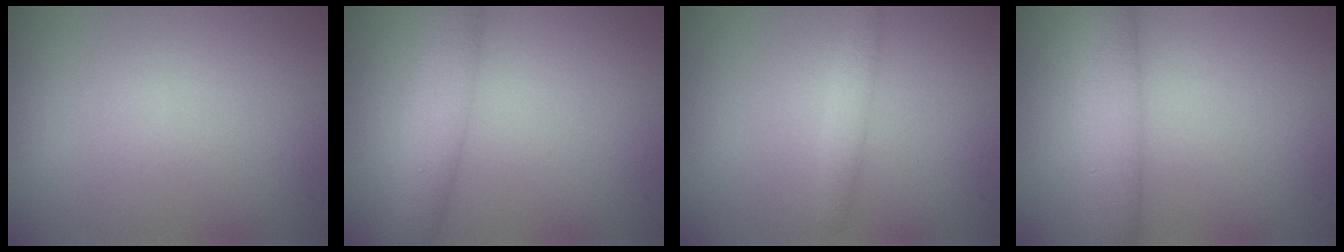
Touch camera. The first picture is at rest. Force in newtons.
{"total": 3.7, "press": 3.7, "slide": 0.1}
{"total": 1.5, "press": 1.5, "slide": 0.1}
{"total": 4.4, "press": 4.4, "slide": 0.1}